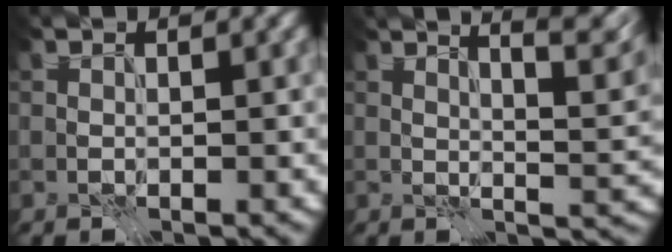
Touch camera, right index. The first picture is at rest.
{"total": 10.1, "force": [6.5, 2.5, 7.4], "torque": [-0.087, 0.023, 0.070]}